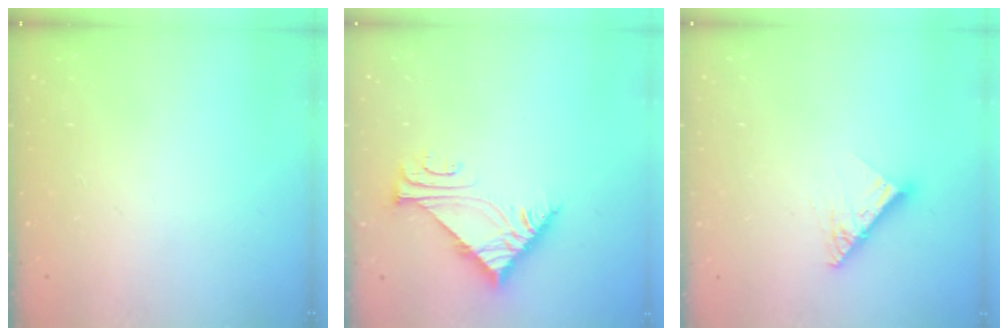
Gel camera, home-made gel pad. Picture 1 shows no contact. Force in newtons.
{"total": 7.4, "press": 7.4, "slide": 0.3}
{"total": 10.0, "press": 9.9, "slide": 1.1}